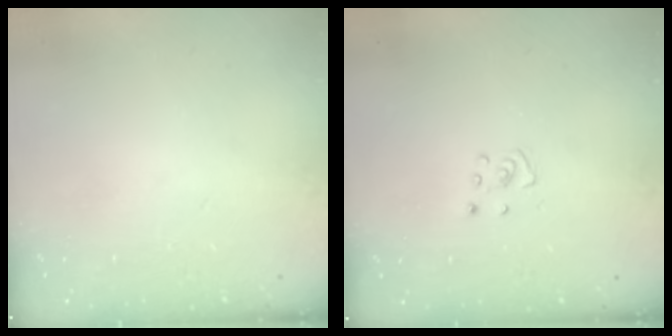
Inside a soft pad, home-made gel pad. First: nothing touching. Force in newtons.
{"total": 3.4, "press": 3.4, "slide": 0.3}